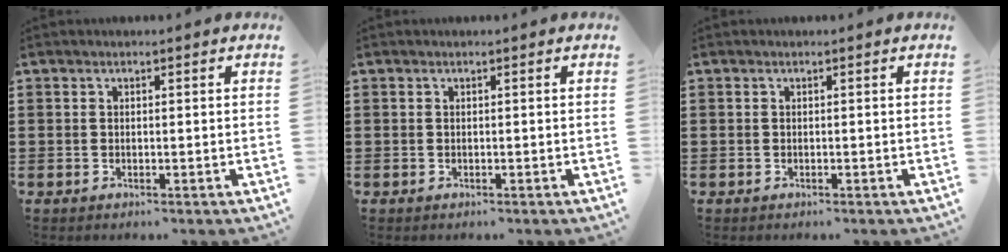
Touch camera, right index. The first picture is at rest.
{"total": 0.0}
{"total": 0.0}